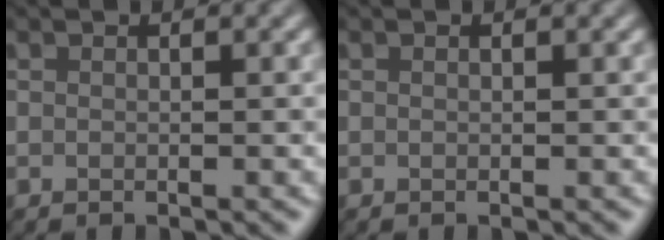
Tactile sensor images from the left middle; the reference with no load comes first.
{"total": 0.0}